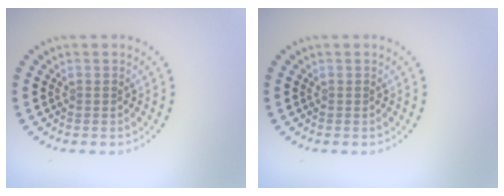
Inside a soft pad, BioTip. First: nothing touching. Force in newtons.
{"total": 0.0}